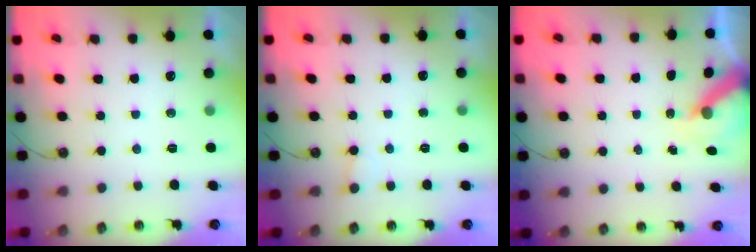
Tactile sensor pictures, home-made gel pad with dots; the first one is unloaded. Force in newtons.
{"total": 3.7, "press": 3.7, "slide": 0.4}
{"total": 6.0, "press": 6.0, "slide": 0.7}